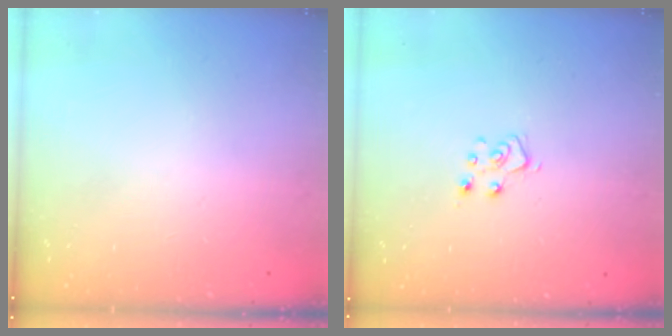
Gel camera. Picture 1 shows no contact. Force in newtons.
{"total": 5.7, "press": 5.7, "slide": 0.5}